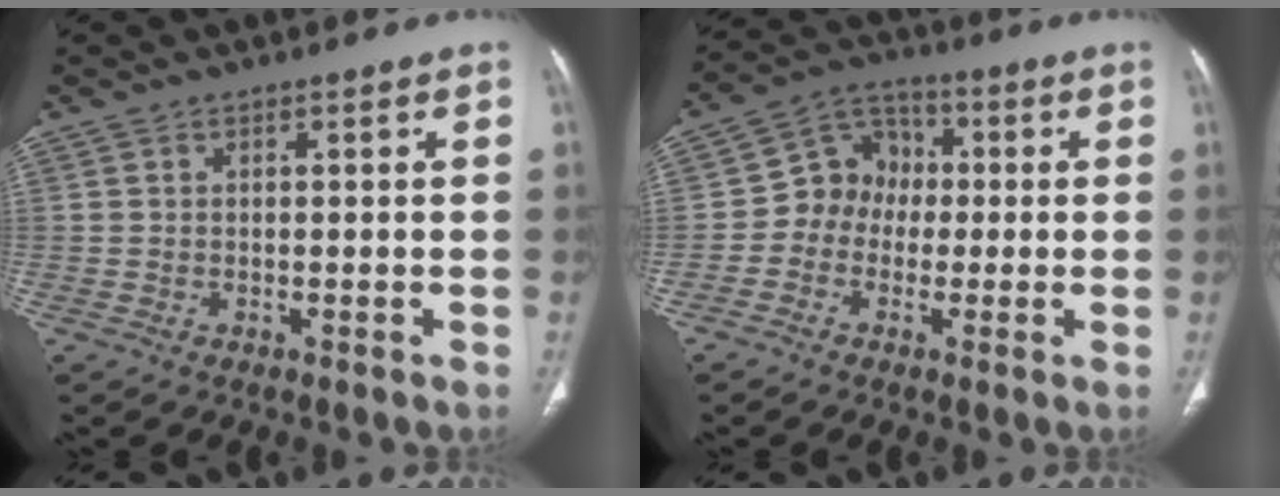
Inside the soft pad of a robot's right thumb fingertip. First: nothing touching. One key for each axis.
{"total": 8.3, "fx": -0.9, "fy": 7.4, "fz": 3.8, "tx": -0.028, "ty": 0.031, "tz": -0.033}